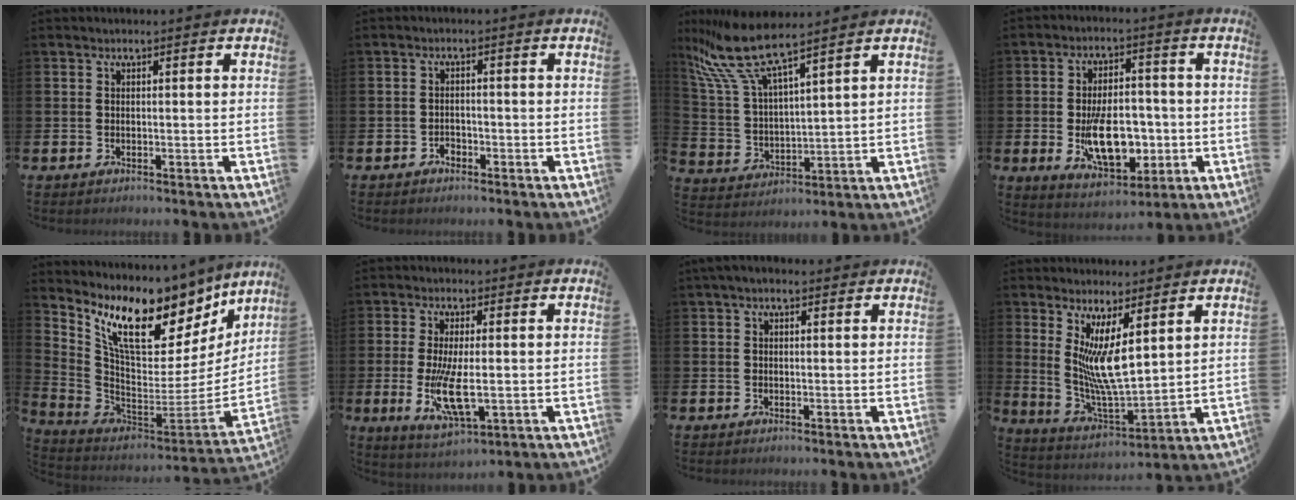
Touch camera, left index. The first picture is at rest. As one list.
[{"total": 1.4, "force": [-1.1, 0.9, 0.3], "torque": [-0.013, 0.003, -0.022]}, {"total": 9.4, "force": [8.2, 1.1, 4.6], "torque": [-0.128, -0.036, 0.145]}, {"total": 9.5, "force": [-1.9, 5.4, 7.6], "torque": [-0.120, 0.005, -0.034]}, {"total": 10.8, "force": [8.2, 4.4, 5.6], "torque": [-0.144, -0.069, 0.143]}, {"total": 8.0, "force": [-0.5, 2.9, 7.4], "torque": [-0.137, -0.012, -0.008]}, {"total": 1.4, "force": [0.6, 0.8, 1.0], "torque": [-0.019, 0.008, 0.010]}, {"total": 7.9, "force": [3.8, 1.7, 6.6], "torque": [-0.131, -0.027, 0.068]}]